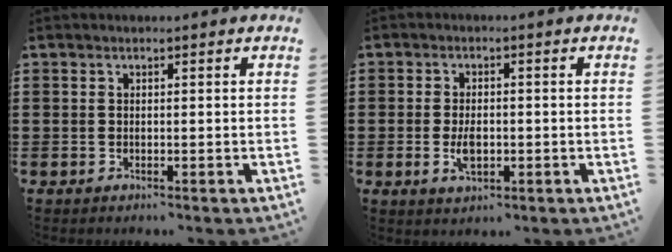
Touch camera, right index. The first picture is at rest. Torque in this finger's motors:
{"motor_torque": [-0.74, 1.39, 0.17, 0.04]}